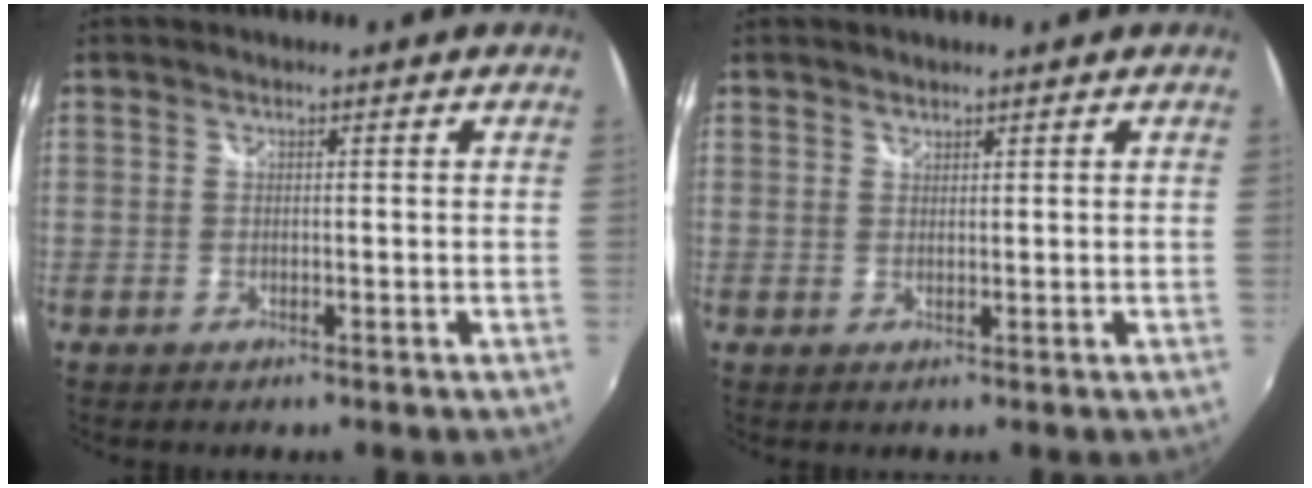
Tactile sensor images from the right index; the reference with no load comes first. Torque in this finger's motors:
{"motor_torque": [-0.03, 0.05, -0.03, 0.00]}